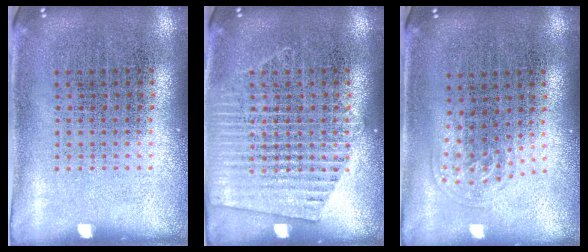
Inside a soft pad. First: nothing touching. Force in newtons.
{"total": 2.3, "press": 2.3, "slide": 0.4}
{"total": 0.9, "press": 0.6, "slide": 0.7}